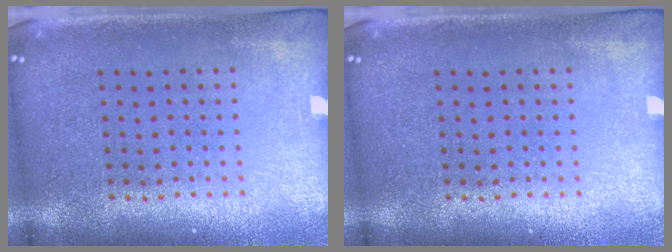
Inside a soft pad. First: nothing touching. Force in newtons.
{"total": 0.0}